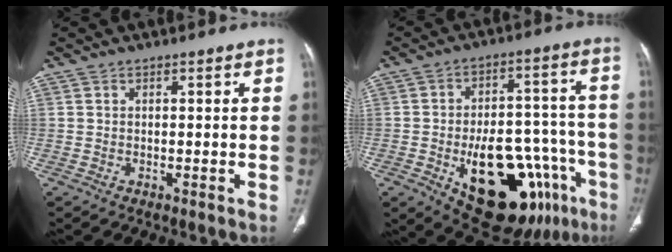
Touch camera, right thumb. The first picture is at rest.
{"total": 25.4, "force": [-10.7, 12.7, 19.2], "torque": [-0.203, 0.050, -0.131]}